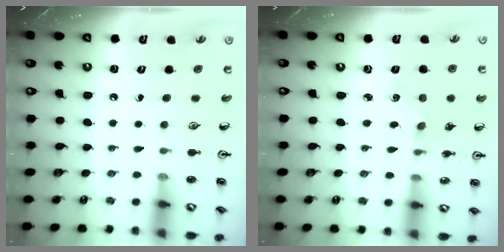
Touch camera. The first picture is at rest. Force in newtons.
{"total": 1.1, "press": 1.1, "slide": 0.3}